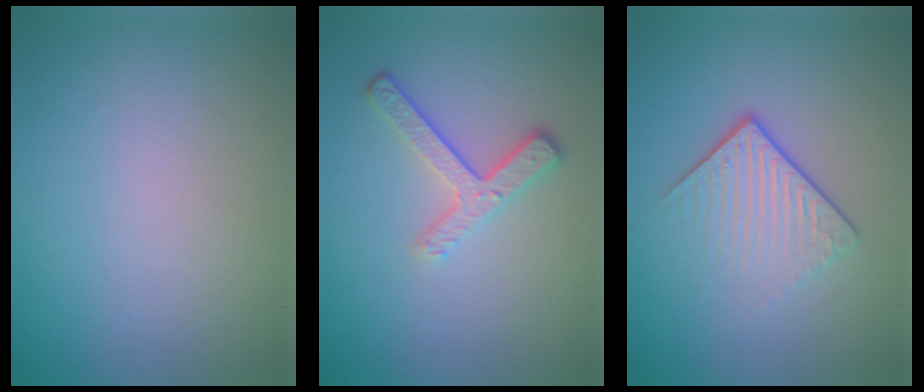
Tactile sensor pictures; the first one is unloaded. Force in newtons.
{"total": 3.4, "press": 2.6, "slide": 2.3}
{"total": 4.2, "press": 2.6, "slide": 3.3}